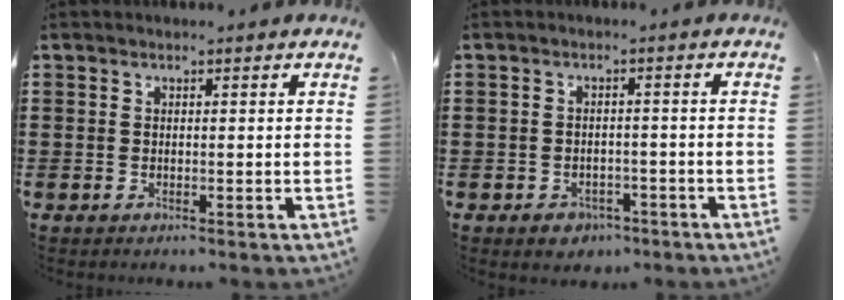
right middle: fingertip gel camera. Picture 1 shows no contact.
{"total": 2.2, "force": [-1.9, 1.2, 0.2], "torque": [-0.012, 0.003, -0.041]}